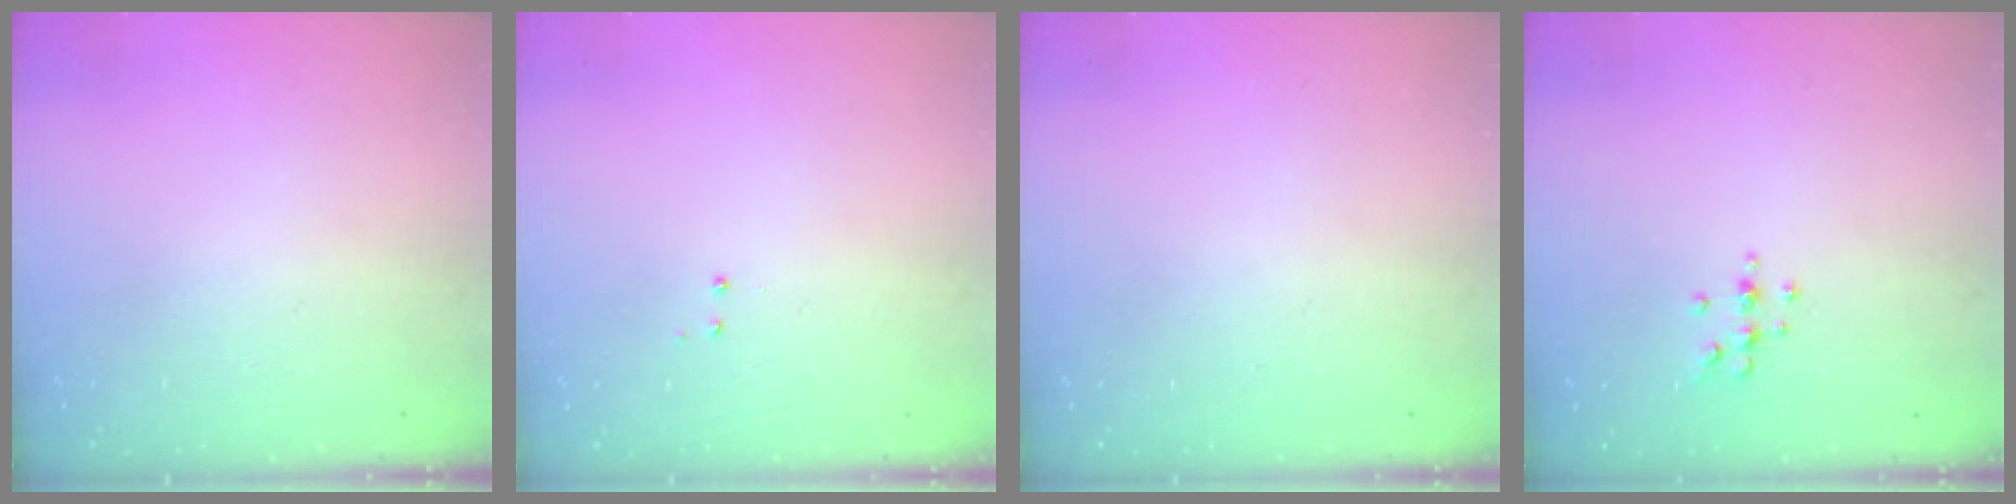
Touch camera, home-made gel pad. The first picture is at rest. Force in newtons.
{"total": 2.9, "press": 2.8, "slide": 0.6}
{"total": 0.0}
{"total": 4.9, "press": 4.8, "slide": 0.7}